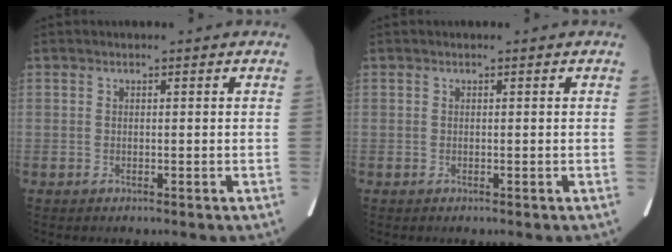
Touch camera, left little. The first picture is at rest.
{"total": 0.0}